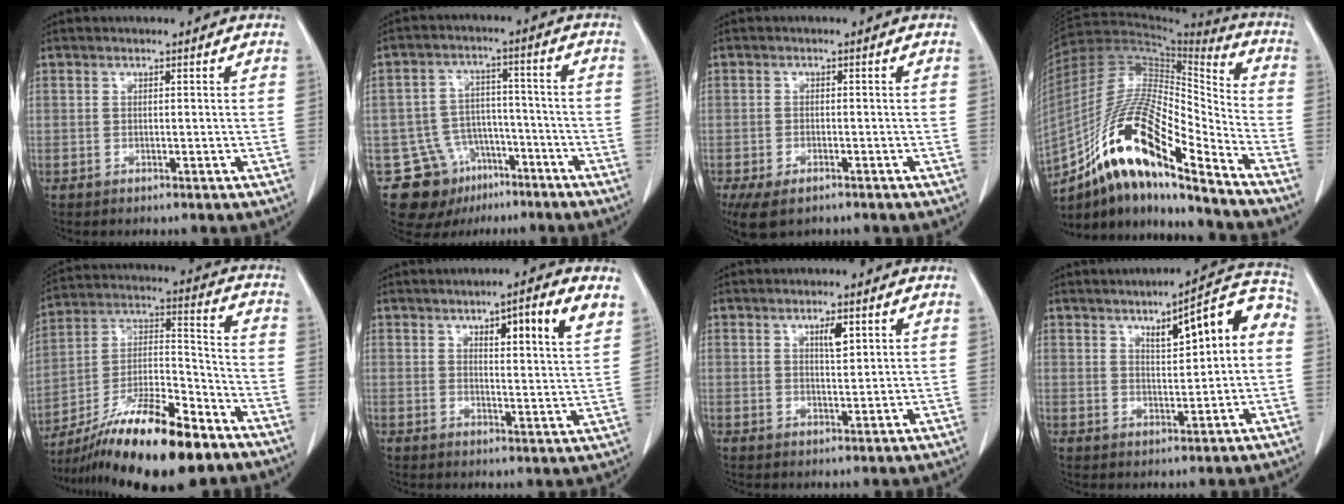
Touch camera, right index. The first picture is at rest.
{"total": 11.6, "force": [-7.1, 8.6, 3.2], "torque": [-0.055, 0.041, -0.105]}
{"total": 6.2, "force": [-4.3, 2.8, 3.5], "torque": [-0.062, -0.010, -0.068]}
{"total": 19.9, "force": [-12.6, 3.7, 15.0], "torque": [-0.295, 0.003, -0.223]}
{"total": 20.1, "force": [-14.1, 4.2, 13.8], "torque": [-0.235, 0.001, -0.242]}
{"total": 9.0, "force": [5.1, 1.0, 7.3], "torque": [-0.101, 0.001, 0.069]}
{"total": 2.9, "force": [1.4, 0.8, 2.4], "torque": [-0.040, -0.002, 0.025]}
{"total": 9.2, "force": [2.2, 2.6, 8.6], "torque": [-0.110, 0.034, 0.029]}